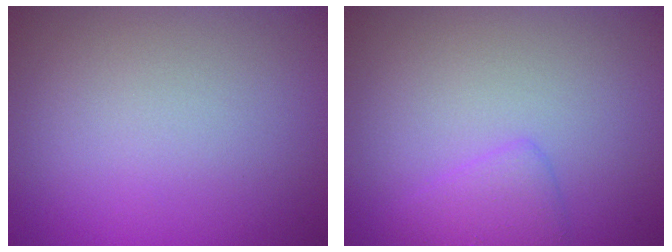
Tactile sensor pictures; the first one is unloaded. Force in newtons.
{"total": 1.8, "press": 1.8, "slide": 0.2}